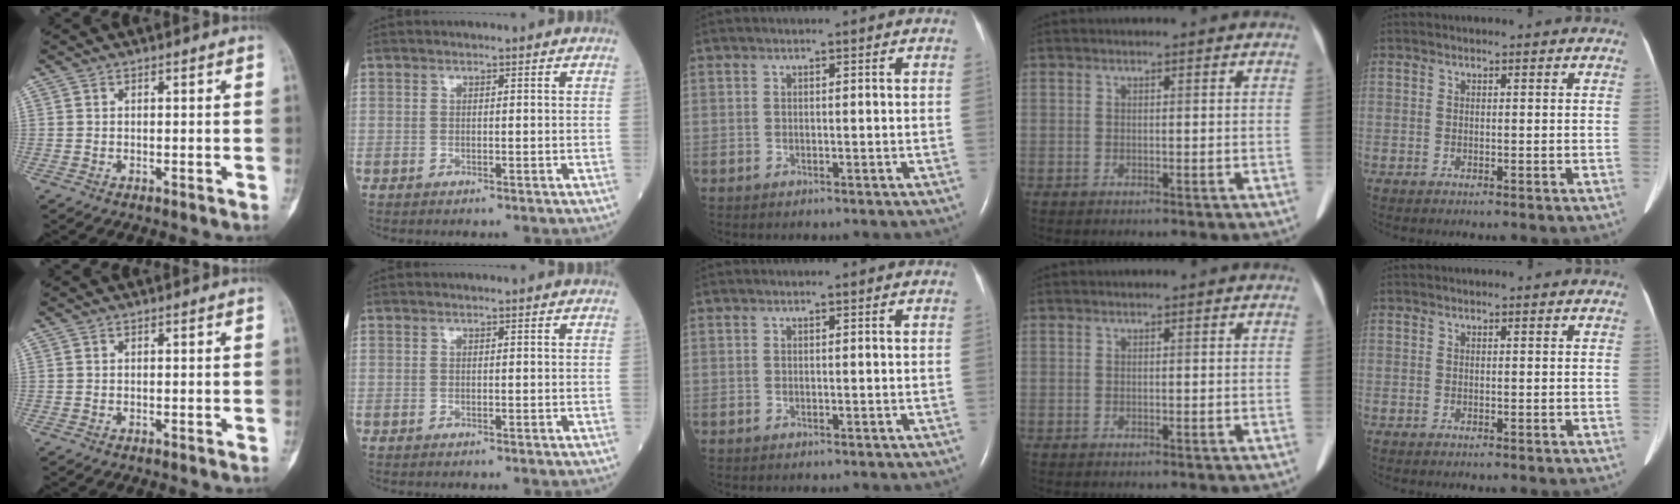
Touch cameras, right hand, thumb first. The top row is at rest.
{}